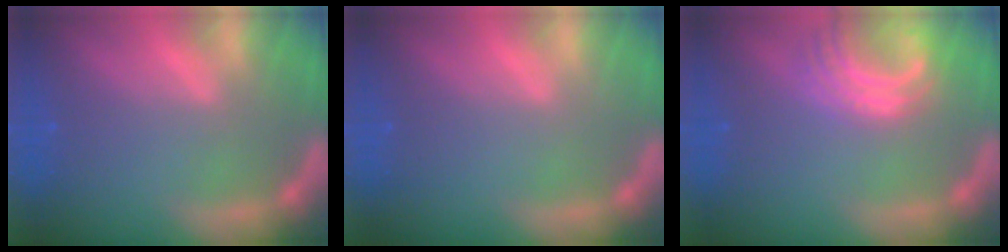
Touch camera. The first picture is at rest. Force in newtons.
{"total": 0.0}
{"total": 5.1}